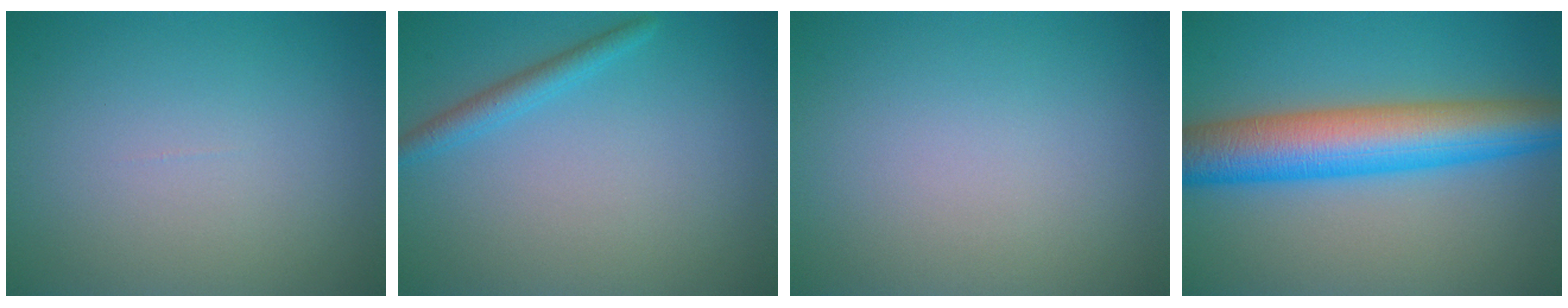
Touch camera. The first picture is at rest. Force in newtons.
{"total": 1.9, "press": 1.9, "slide": 0.2}
{"total": 0.0}
{"total": 9.3, "press": 9.3, "slide": 0.1}